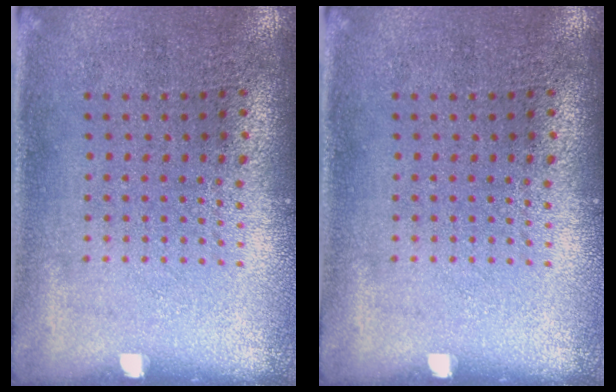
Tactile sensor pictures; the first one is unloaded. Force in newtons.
{"total": 0.0}